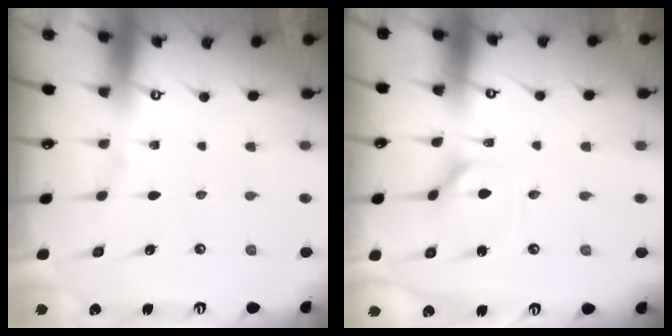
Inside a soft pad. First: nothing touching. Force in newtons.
{"total": 2.2, "press": 2.2, "slide": 0.4}